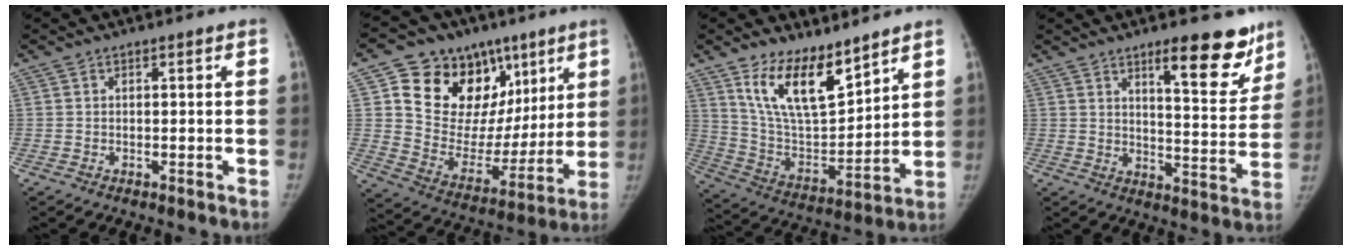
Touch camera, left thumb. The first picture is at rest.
{"total": 24.2, "force": [10.7, 17.1, 13.3], "torque": [-0.148, -0.011, 0.185]}
{"total": 15.4, "force": [10.6, 6.2, 9.3], "torque": [-0.126, -0.072, 0.211]}
{"total": 13.4, "force": [9.0, 3.9, 9.2], "torque": [-0.081, -0.062, 0.129]}